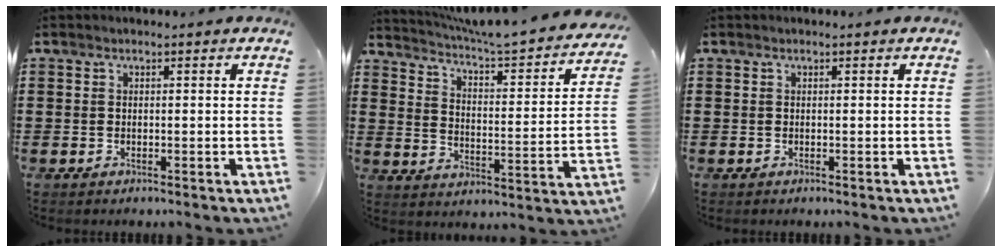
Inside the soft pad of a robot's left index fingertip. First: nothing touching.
{"total": 4.3, "force": [4.0, -0.4, 1.5], "torque": [-0.053, -0.042, 0.059]}
{"total": 0.0}